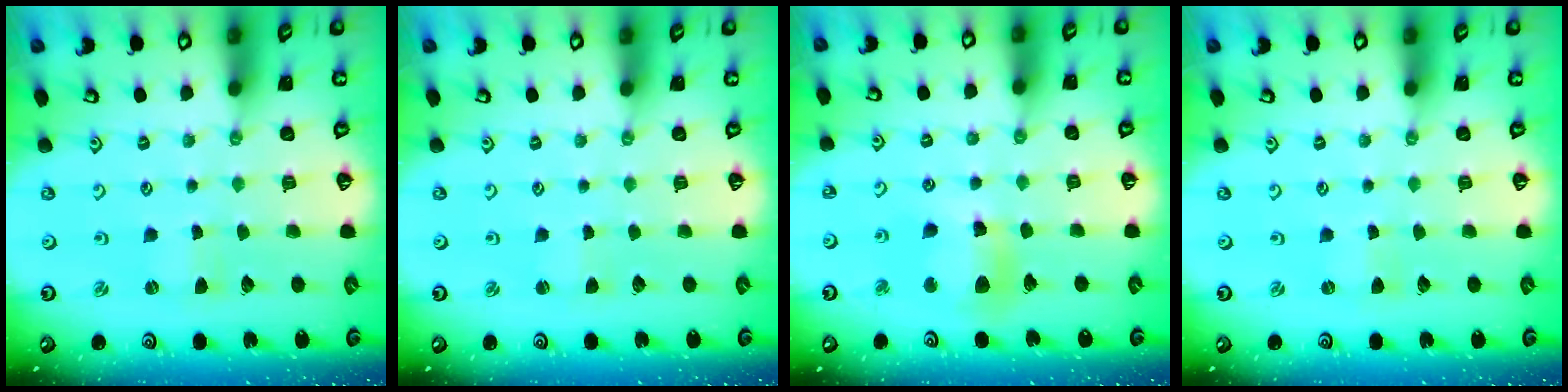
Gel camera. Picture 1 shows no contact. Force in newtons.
{"total": 1.8, "press": 1.8, "slide": 0.3}
{"total": 10.9, "press": 10.7, "slide": 2.1}
{"total": 0.0}